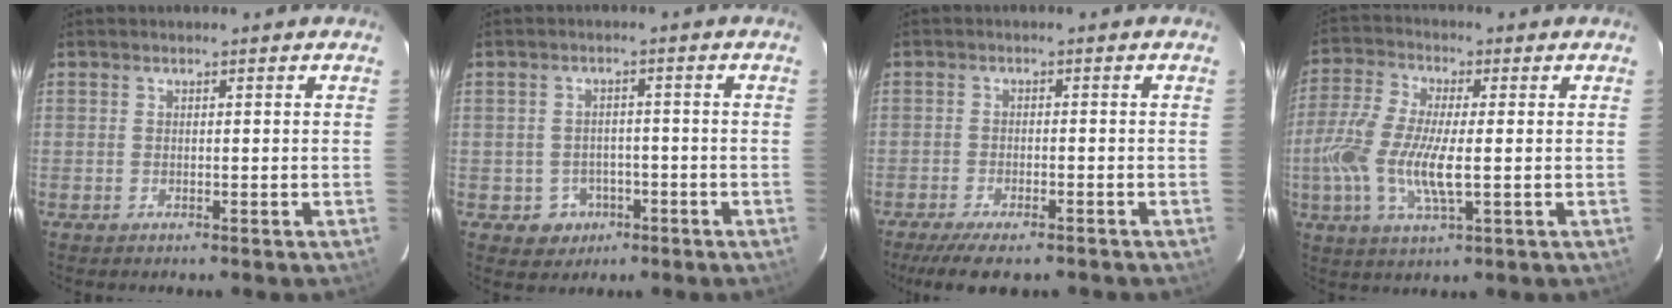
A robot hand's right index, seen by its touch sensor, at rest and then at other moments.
{"total": 5.0, "force": [-2.1, 4.5, 0.7], "torque": [-0.028, 0.015, -0.016]}
{"total": 9.1, "force": [-7.1, 2.5, 5.0], "torque": [-0.116, -0.025, -0.115]}
{"total": 12.4, "force": [-1.6, 3.7, 11.7], "torque": [-0.250, -0.005, -0.036]}